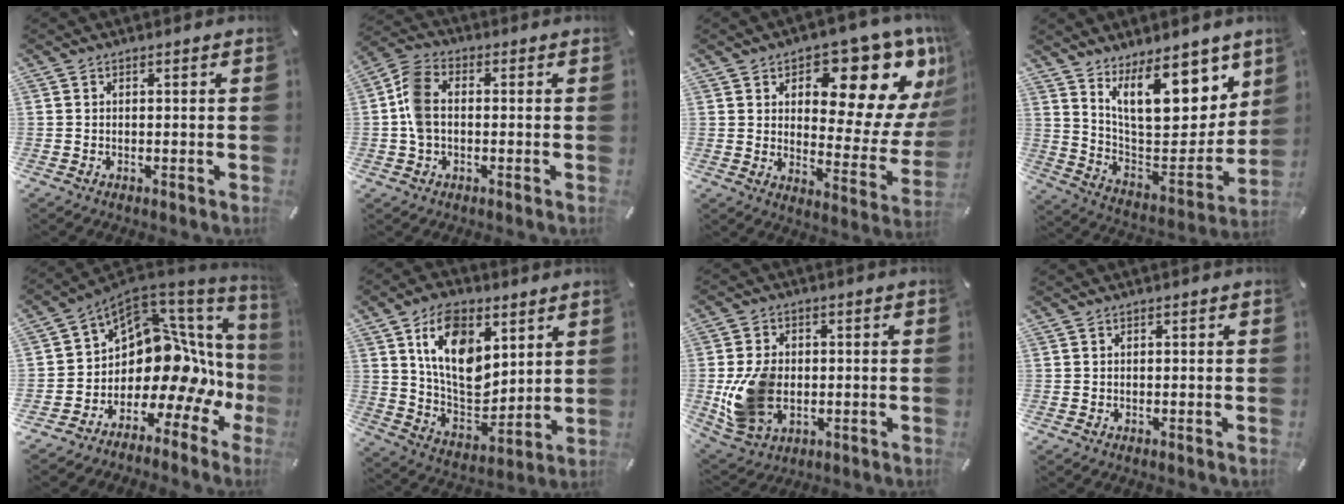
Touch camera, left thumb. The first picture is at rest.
{"total": 7.6, "force": [-0.4, 5.3, 5.4], "torque": [-0.117, 0.013, -0.005]}
{"total": 17.3, "force": [10.7, 8.3, 10.8], "torque": [-0.118, -0.096, 0.171]}
{"total": 19.3, "force": [12.0, 9.4, 11.9], "torque": [-0.164, -0.090, 0.208]}
{"total": 12.8, "force": [2.9, 8.3, 9.3], "torque": [-0.149, -0.082, 0.053]}
{"total": 15.9, "force": [6.9, 10.0, 10.4], "torque": [-0.182, -0.023, 0.125]}
{"total": 12.3, "force": [-1.3, 9.4, 7.8], "torque": [-0.179, 0.006, -0.018]}
{"total": 0.0}